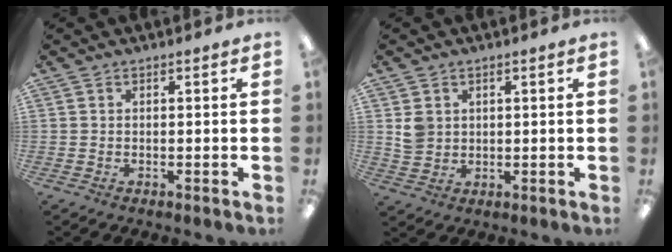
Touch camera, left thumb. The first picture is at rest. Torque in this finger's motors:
{"motor_torque": [0.32, 0.55, 0.38, -0.68, 0.21]}